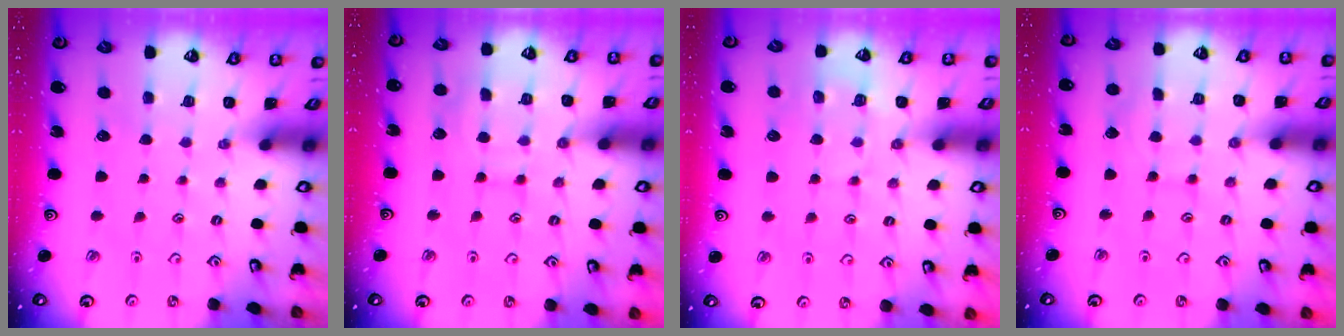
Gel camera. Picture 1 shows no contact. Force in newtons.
{"total": 8.5, "press": 8.5, "slide": 0.7}
{"total": 6.3, "press": 6.2, "slide": 0.6}
{"total": 5.6, "press": 5.5, "slide": 0.6}